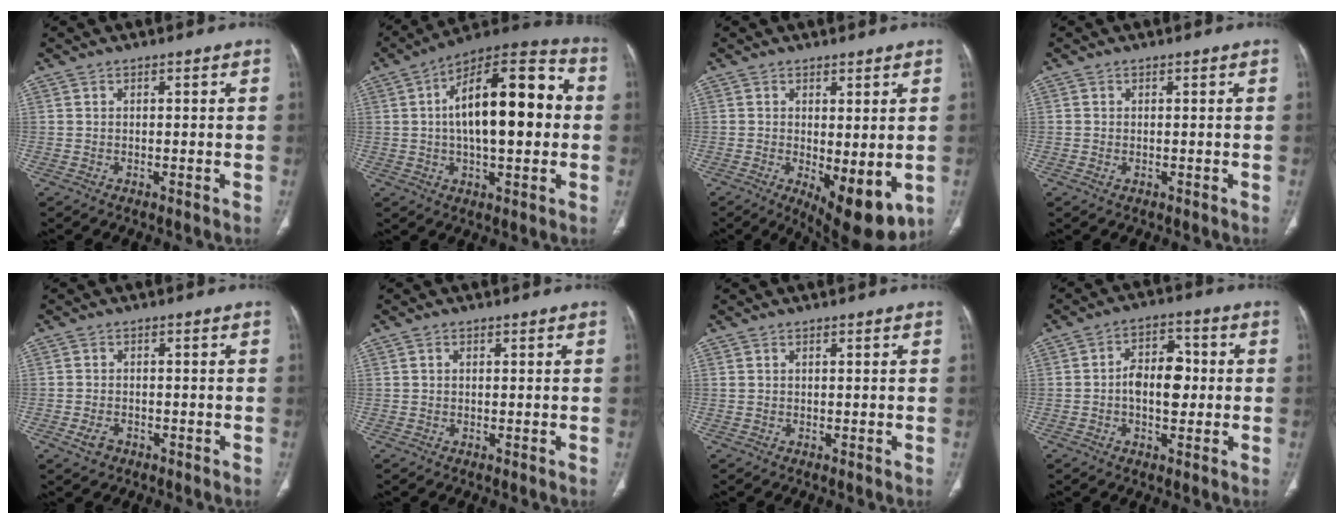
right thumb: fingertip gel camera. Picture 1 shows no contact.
{"total": 21.0, "force": [1.6, 9.0, 18.9], "torque": [-0.276, 0.034, 0.017]}
{"total": 10.2, "force": [-2.0, 4.0, 9.1], "torque": [-0.124, -0.026, -0.016]}
{"total": 0.6, "force": [-0.1, 0.4, 0.4], "torque": [-0.012, 0.001, 0.000]}
{"total": 2.8, "force": [-1.4, 2.0, 1.4], "torque": [-0.026, 0.006, -0.019]}
{"total": 0.6, "force": [0.1, 0.5, 0.4], "torque": [-0.007, 0.003, 0.003]}
{"total": 0.0}
{"total": 8.3, "force": [-0.4, 5.0, 6.7], "torque": [-0.086, 0.019, -0.013]}